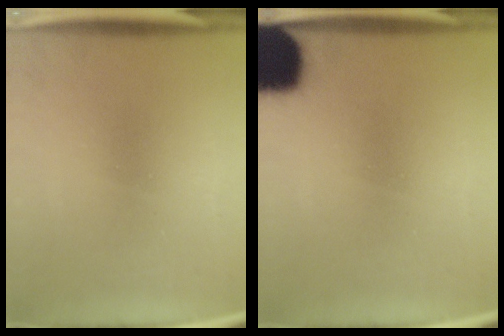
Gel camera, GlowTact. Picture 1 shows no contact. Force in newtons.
{"total": 17.6}